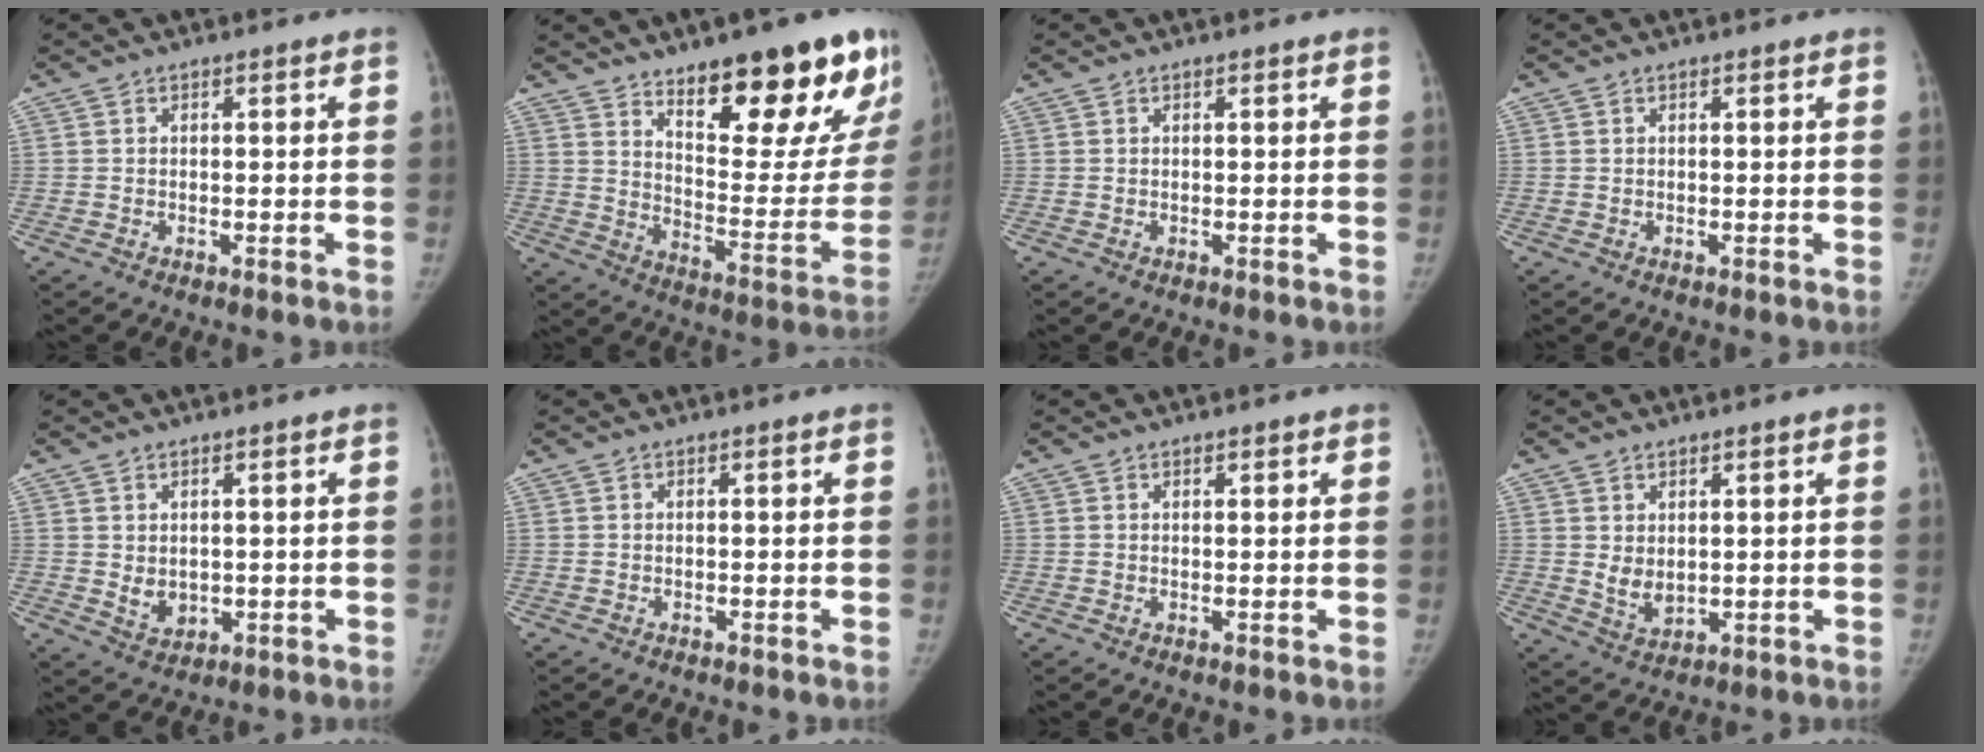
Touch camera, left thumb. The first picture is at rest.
{"total": 23.6, "force": [14.9, 7.7, 16.5], "torque": [-0.175, -0.092, 0.221]}
{"total": 0.0}
{"total": 0.0}
{"total": 4.0, "force": [0.4, 3.1, 2.5], "torque": [-0.027, -0.012, 0.022]}
{"total": 0.0}
{"total": 1.2, "force": [0.9, 0.5, 0.6], "torque": [-0.004, -0.003, 0.012]}
{"total": 4.4, "force": [1.3, 2.9, 3.1], "torque": [-0.044, -0.019, 0.035]}